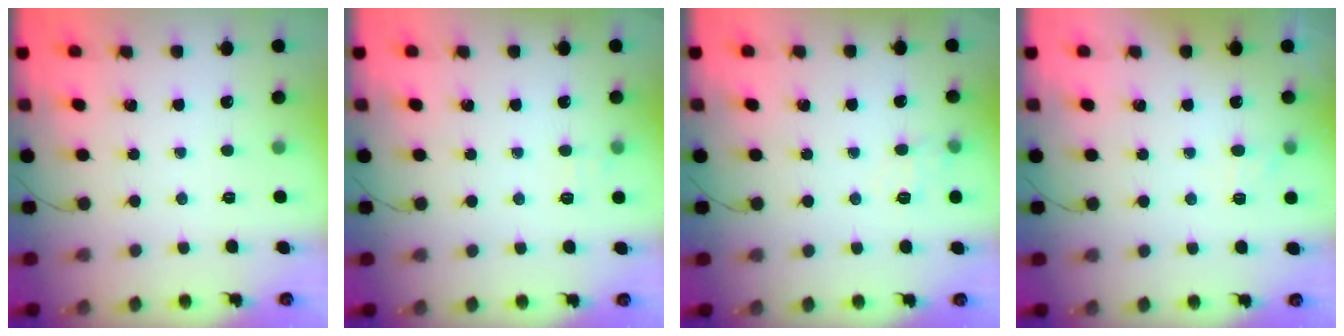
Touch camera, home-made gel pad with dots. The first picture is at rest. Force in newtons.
{"total": 5.2, "press": 4.9, "slide": 1.7}
{"total": 6.8, "press": 6.6, "slide": 1.5}
{"total": 6.3, "press": 6.1, "slide": 1.5}